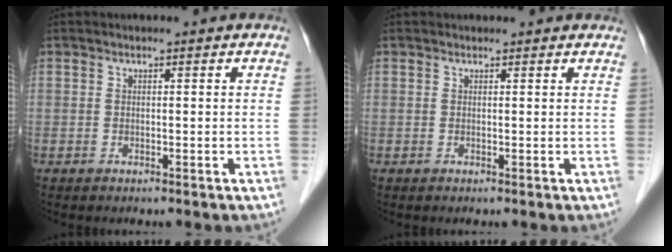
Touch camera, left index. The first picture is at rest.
{"total": 3.1, "force": [2.8, 0.9, 0.7], "torque": [-0.009, 0.016, 0.024]}